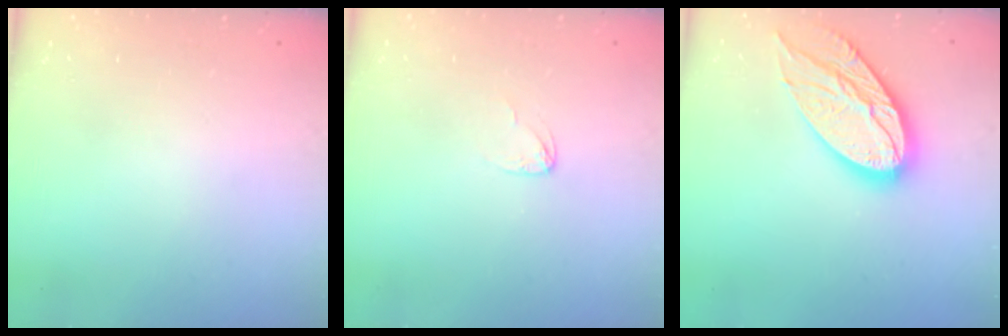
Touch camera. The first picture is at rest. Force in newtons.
{"total": 2.7, "press": 2.7, "slide": 0.1}
{"total": 18.4, "press": 18.3, "slide": 1.4}